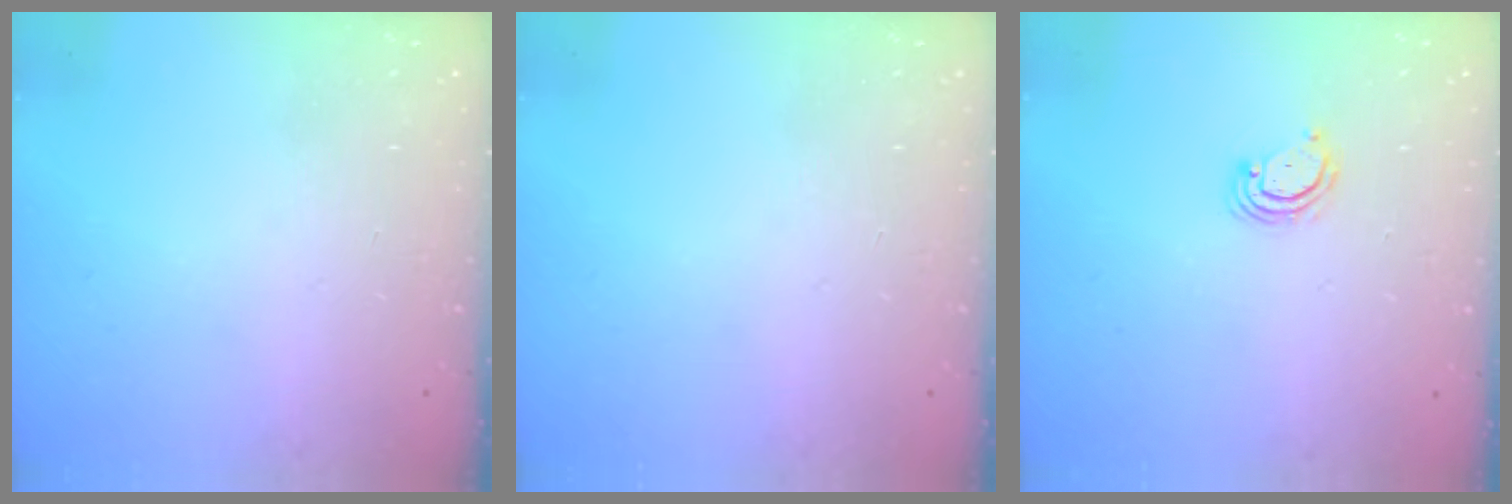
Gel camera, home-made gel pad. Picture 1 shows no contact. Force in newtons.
{"total": 0.0}
{"total": 3.4, "press": 3.4, "slide": 0.3}